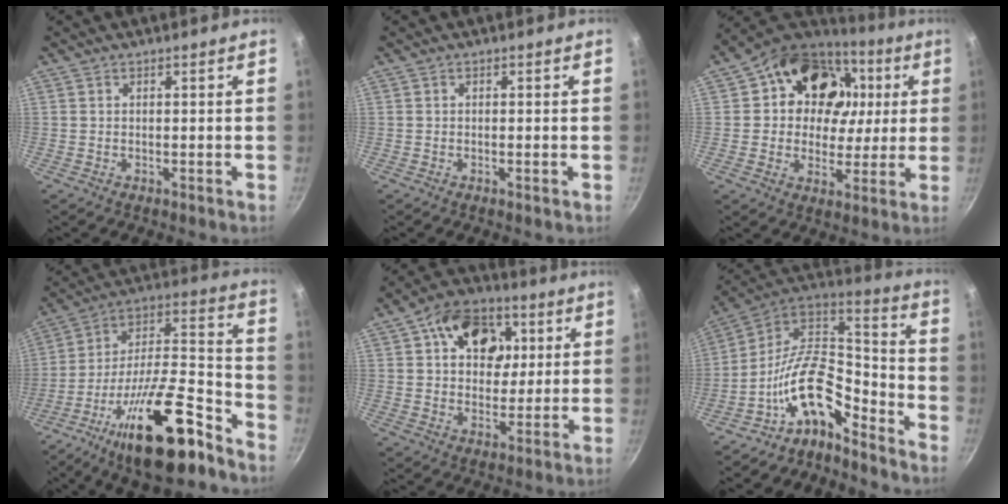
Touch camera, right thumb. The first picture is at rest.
{"total": 0.6, "force": [-0.2, 0.1, 0.5], "torque": [-0.013, 0.001, -0.005]}
{"total": 20.3, "force": [4.9, 16.1, 11.4], "torque": [-0.151, 0.015, 0.073]}
{"total": 24.9, "force": [-14.9, 8.2, 18.1], "torque": [-0.260, 0.092, -0.246]}
{"total": 14.9, "force": [4.7, 10.8, 9.1], "torque": [-0.095, -0.002, 0.067]}
{"total": 15.9, "force": [-9.6, 7.7, 10.0], "torque": [-0.161, 0.095, -0.191]}